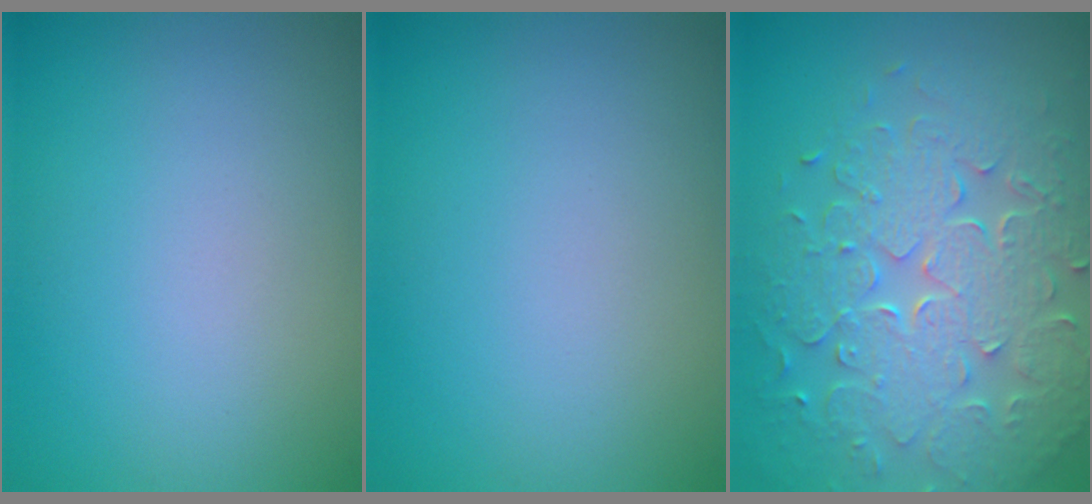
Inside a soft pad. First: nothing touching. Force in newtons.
{"total": 0.0}
{"total": 8.3, "press": 6.0, "slide": 5.8}